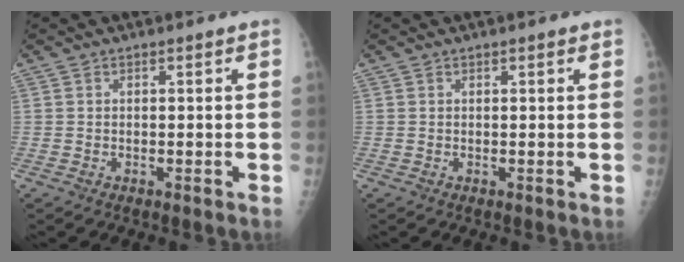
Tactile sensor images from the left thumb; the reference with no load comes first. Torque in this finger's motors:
{"motor_torque": [-0.19, 0.01, -0.07, 0.14, 0.03]}